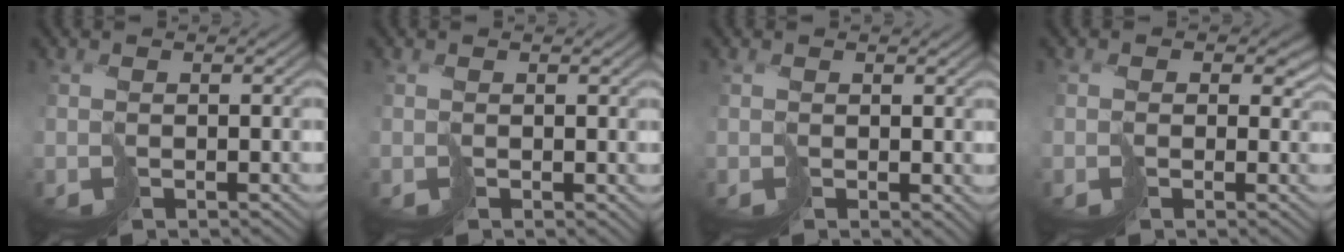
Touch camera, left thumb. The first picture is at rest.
{"total": 0.5, "force": [0.4, 0.0, -0.3], "torque": [0.003, 0.000, 0.007]}
{"total": 0.8, "force": [0.7, 0.4, 0.2], "torque": [-0.006, -0.003, 0.014]}
{"total": 2.5, "force": [0.6, 2.3, 0.9], "torque": [-0.018, -0.003, 0.009]}